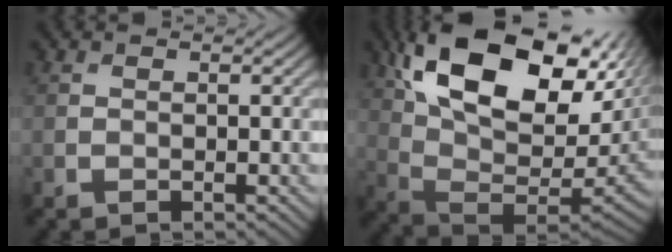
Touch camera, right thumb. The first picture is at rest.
{"total": 19.4, "force": [7.9, 9.5, 15.0], "torque": [-0.287, 0.029, 0.137]}